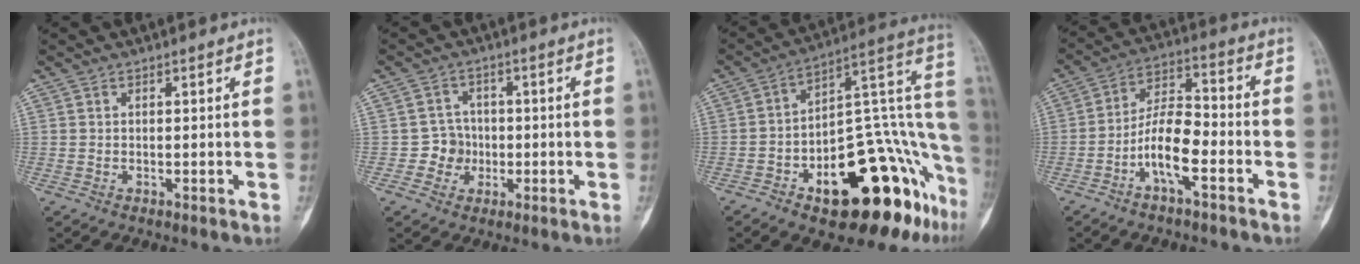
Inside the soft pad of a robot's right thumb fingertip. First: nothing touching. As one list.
[{"total": 4.2, "force": [-0.9, 4.0, 0.6], "torque": [0.023, 0.013, -0.023]}, {"total": 26.3, "force": [-11.8, 10.3, 21.1], "torque": [-0.188, 0.088, -0.166]}, {"total": 10.3, "force": [-4.5, 3.9, 8.5], "torque": [-0.158, 0.045, -0.087]}]